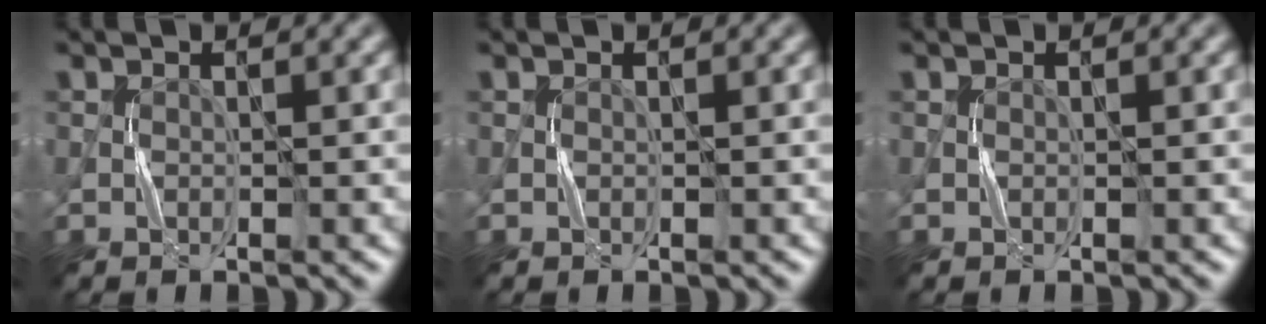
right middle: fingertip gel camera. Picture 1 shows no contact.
{"total": 0.0}
{"total": 0.0}